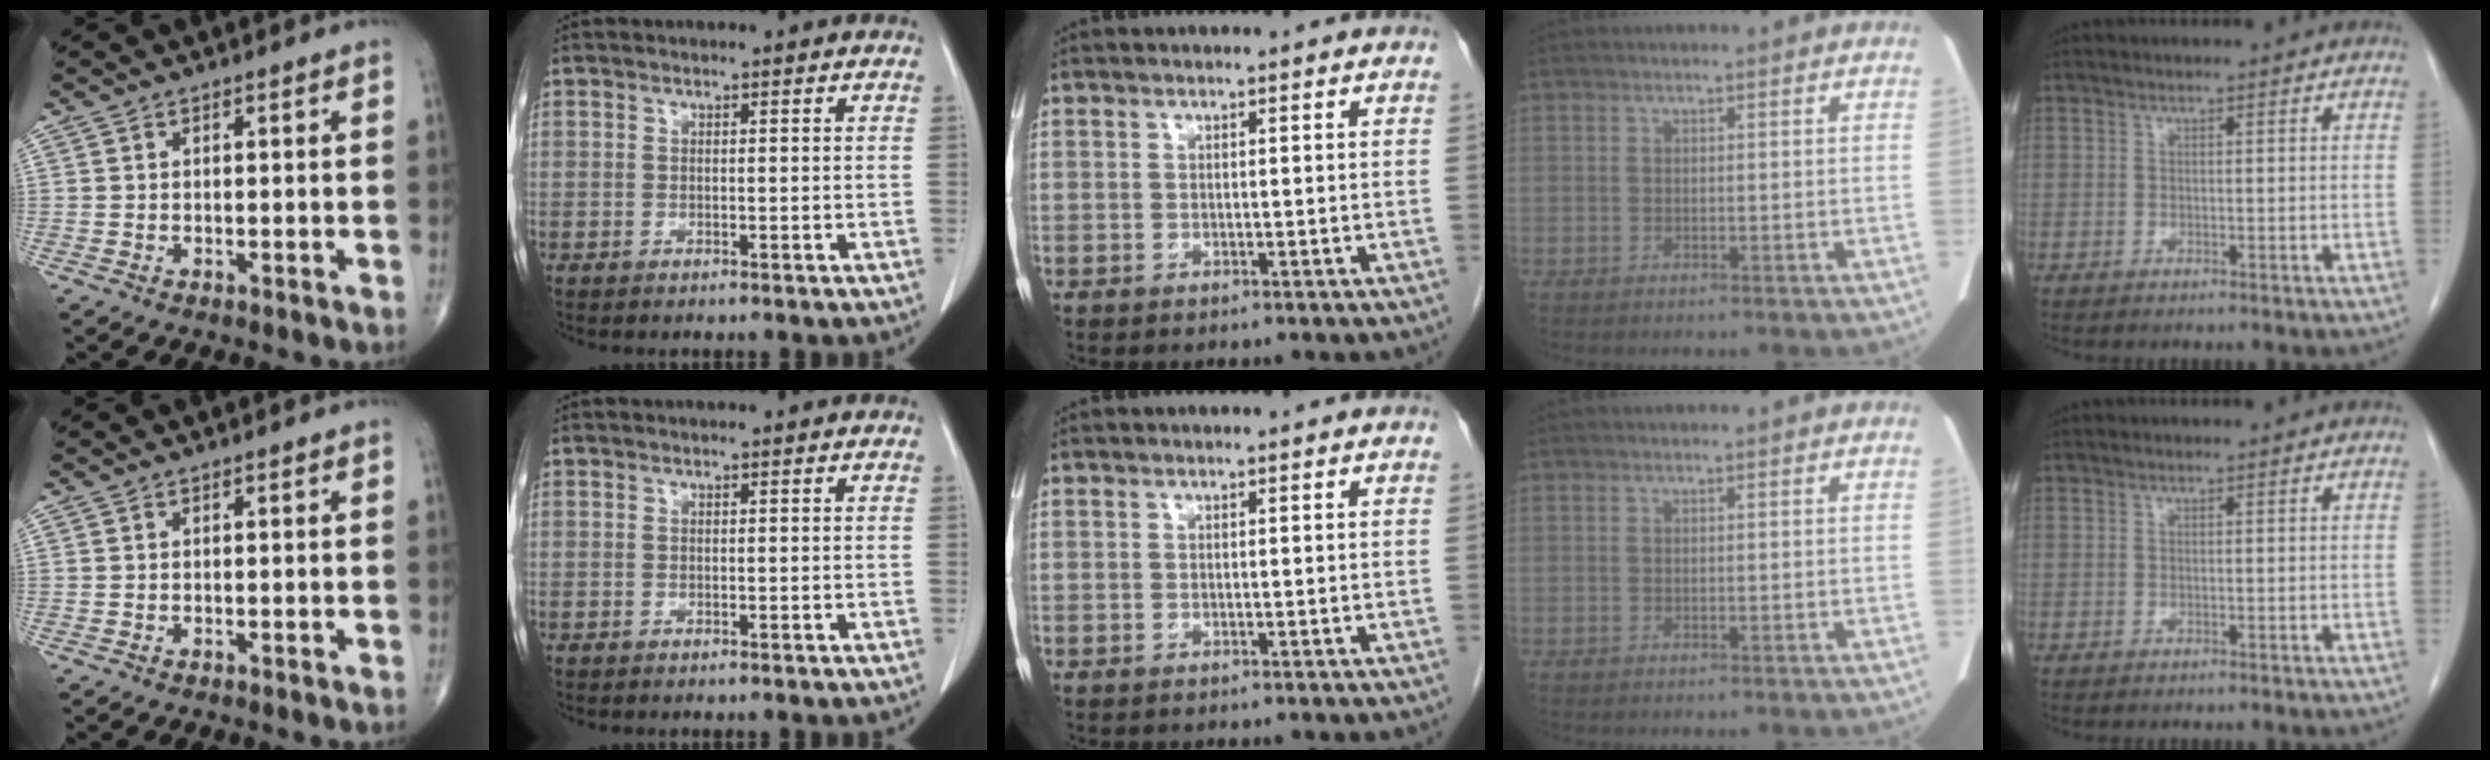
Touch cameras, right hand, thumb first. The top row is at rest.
{}